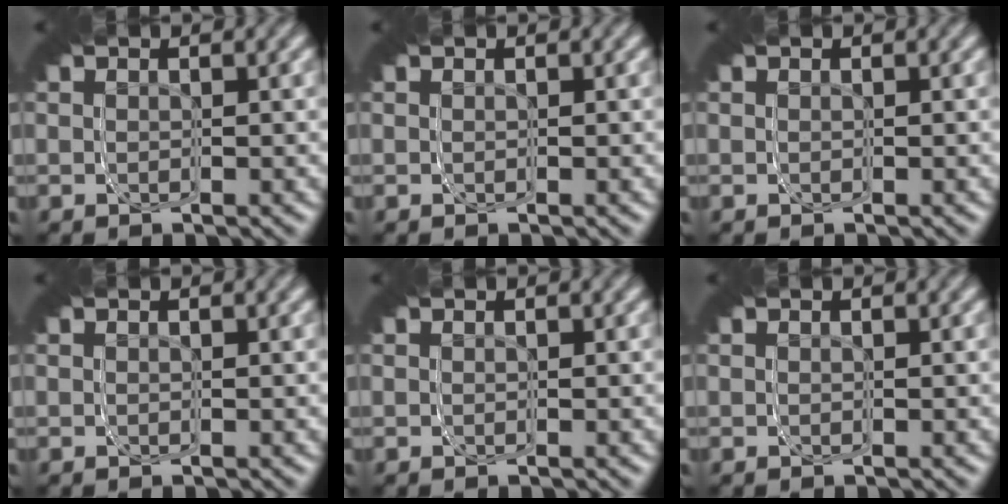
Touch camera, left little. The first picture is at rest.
{"total": 0.0}
{"total": 0.0}
{"total": 0.0}
{"total": 0.0}
{"total": 0.0}